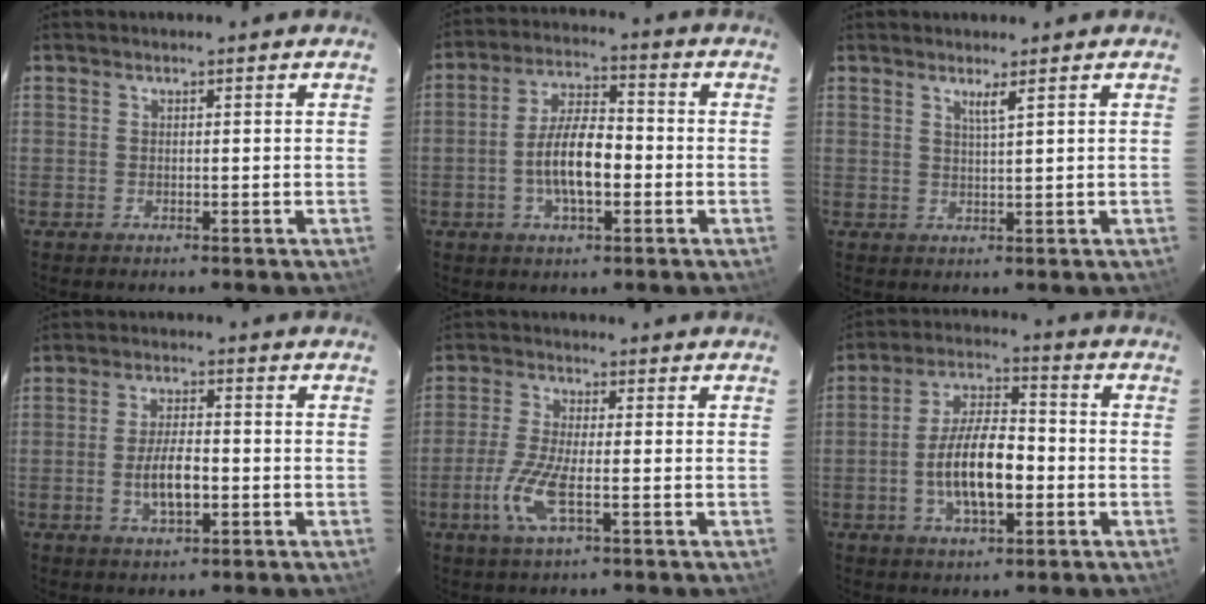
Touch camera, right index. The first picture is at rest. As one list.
[{"total": 9.6, "force": [-2.2, 3.7, 8.5], "torque": [-0.167, 0.007, -0.038]}, {"total": 1.8, "force": [1.2, -0.4, 1.3], "torque": [-0.022, -0.004, 0.020]}, {"total": 6.5, "force": [-1.7, 2.5, 5.8], "torque": [-0.115, -0.002, -0.027]}, {"total": 7.8, "force": [-2.7, 1.8, 7.2], "torque": [-0.158, -0.008, -0.055]}, {"total": 12.0, "force": [-2.9, 4.7, 10.6], "torque": [-0.207, 0.004, -0.048]}]